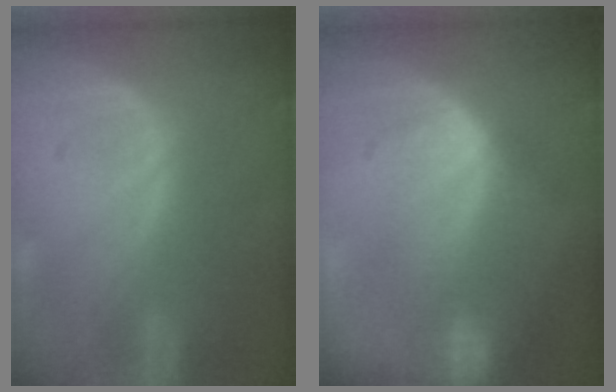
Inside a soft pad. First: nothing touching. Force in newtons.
{"total": 8.6, "press": 7.3, "slide": 4.4}